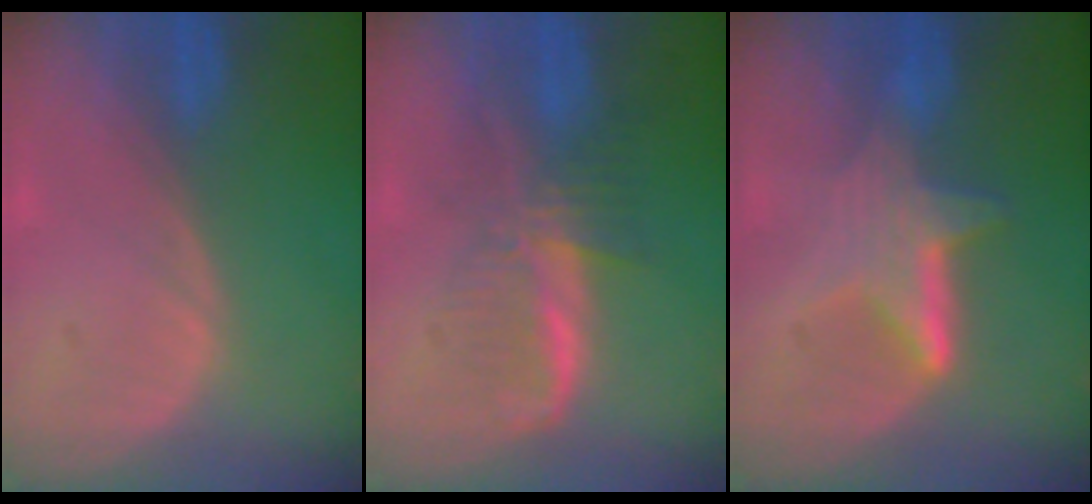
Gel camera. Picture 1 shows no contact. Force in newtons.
{"total": 6.2, "press": 6.1, "slide": 0.8}
{"total": 6.3, "press": 5.8, "slide": 2.6}